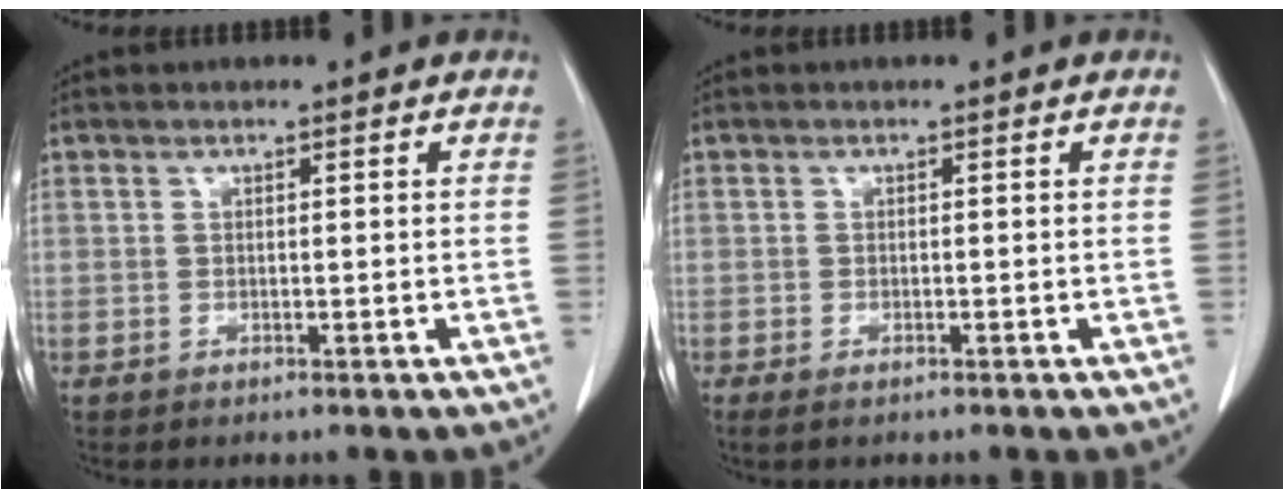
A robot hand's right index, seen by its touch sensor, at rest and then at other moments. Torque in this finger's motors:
{"motor_torque": [-0.10, 0.12, -0.09, 0.01]}